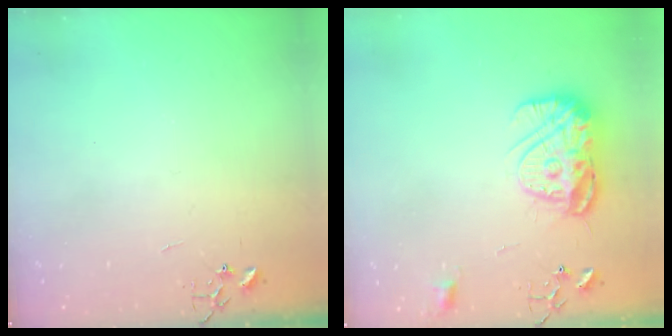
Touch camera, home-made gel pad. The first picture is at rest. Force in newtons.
{"total": 15.4, "press": 15.3, "slide": 1.5}